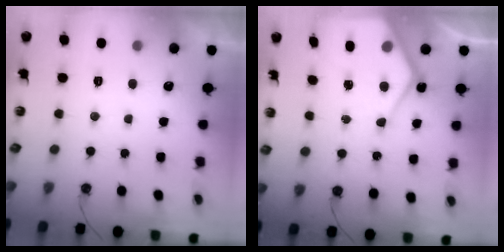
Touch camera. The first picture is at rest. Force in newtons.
{"total": 9.7, "press": 9.7, "slide": 0.9}